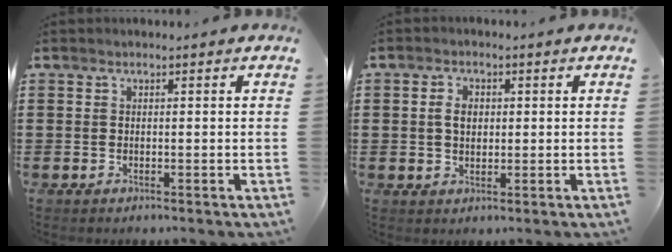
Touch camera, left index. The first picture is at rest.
{"total": 3.1, "force": [0.5, 1.9, 2.4], "torque": [-0.050, 0.010, 0.007]}